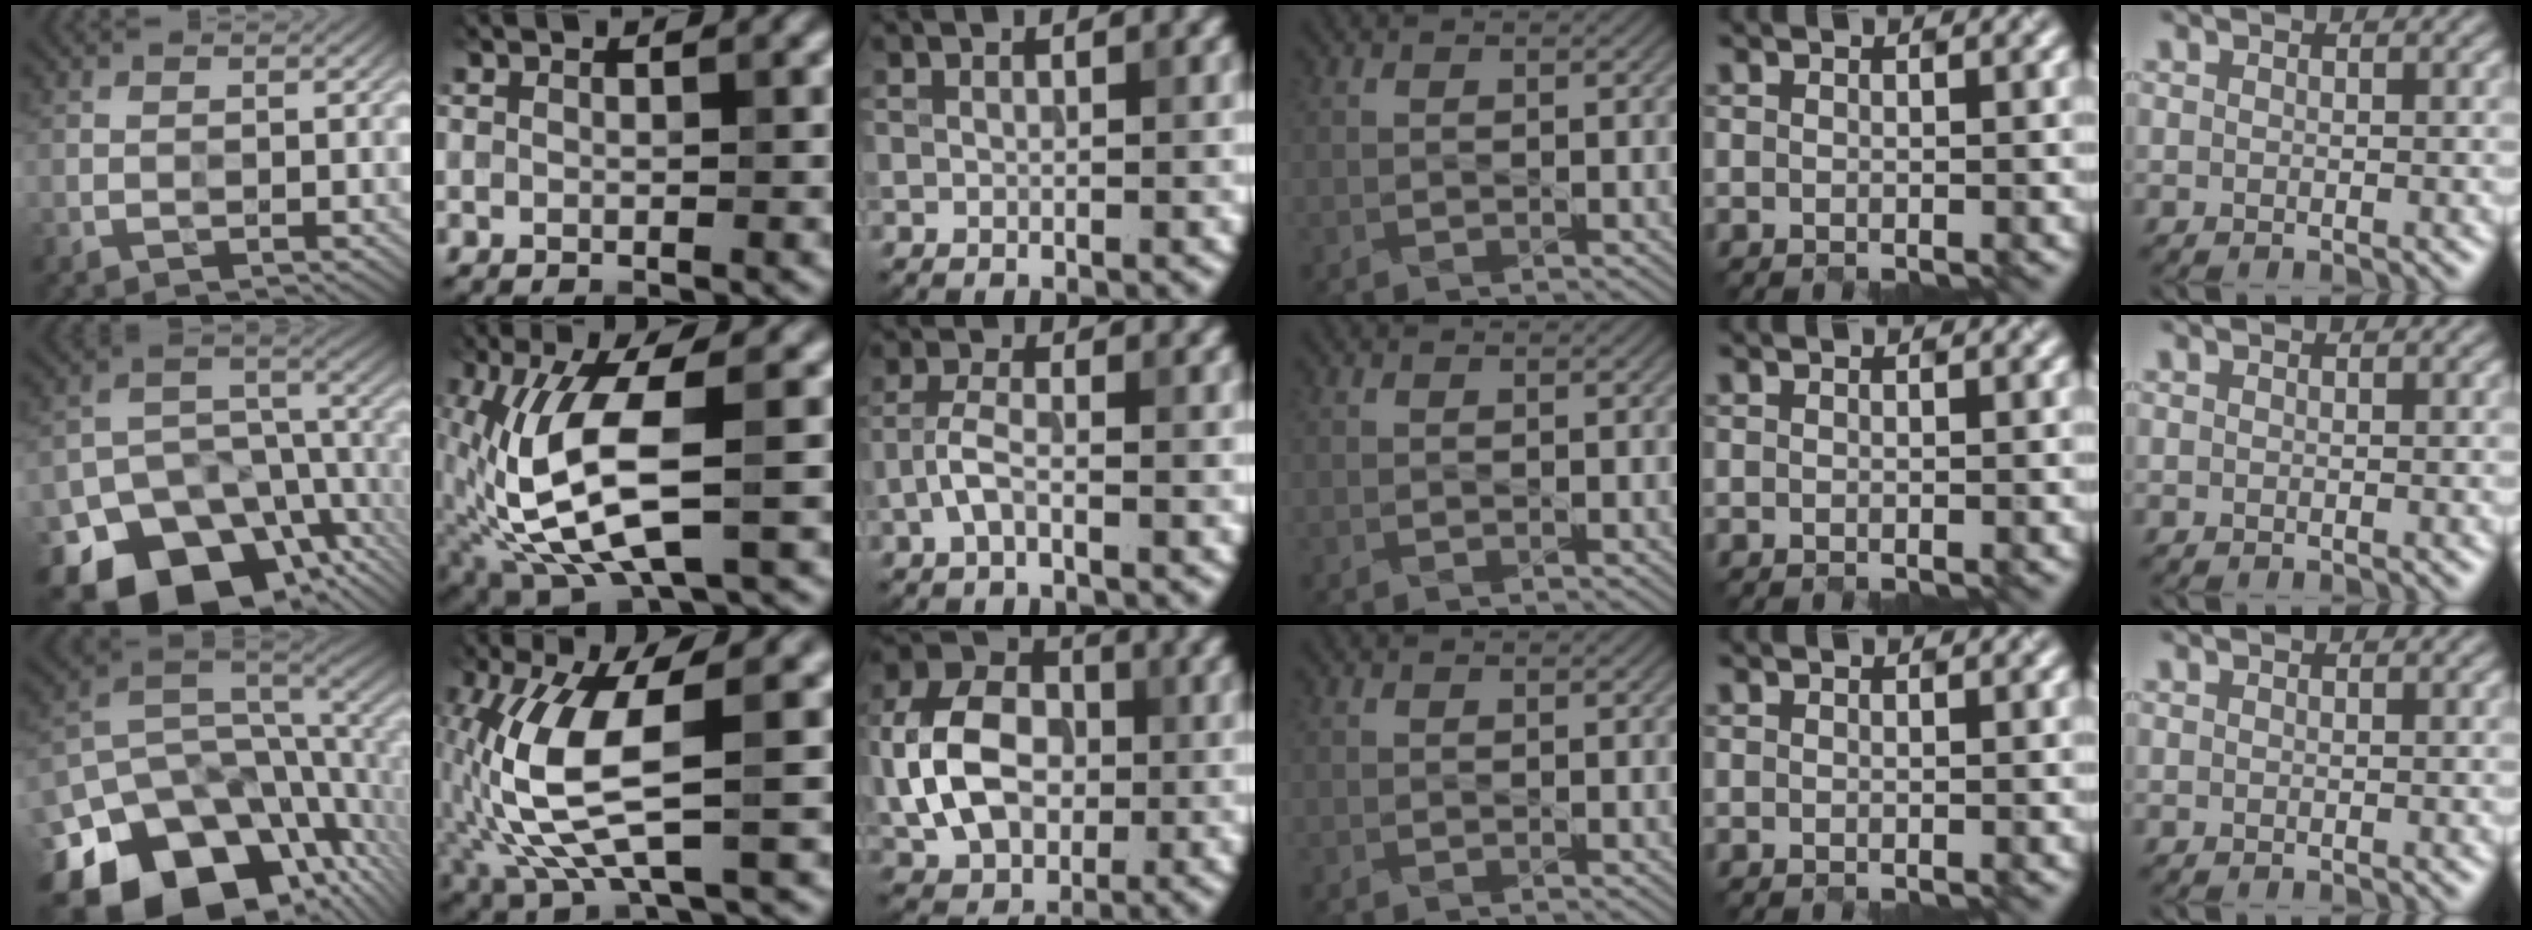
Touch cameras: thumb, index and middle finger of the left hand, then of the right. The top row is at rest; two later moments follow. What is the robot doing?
{"motion": "close", "object": "jewelry box"}